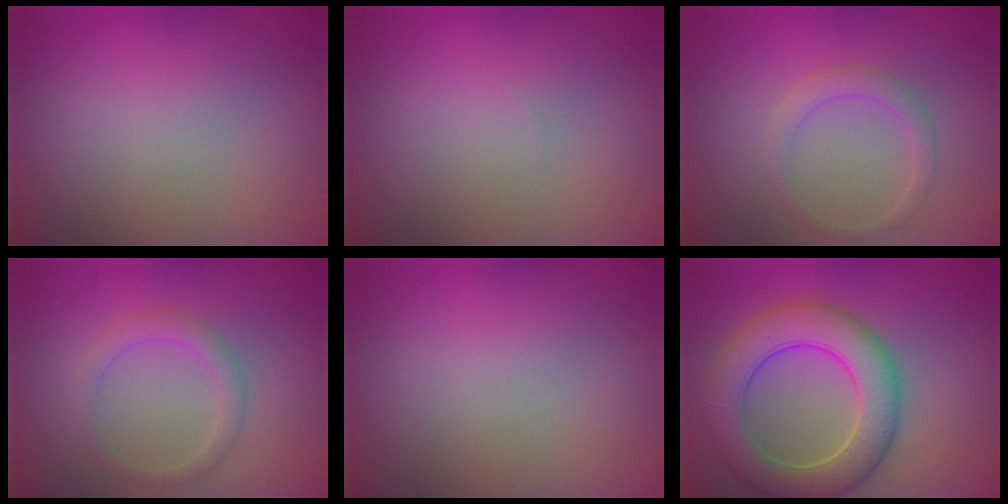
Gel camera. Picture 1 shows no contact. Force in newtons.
{"total": 0.0}
{"total": 1.9, "press": 1.9, "slide": 0.1}
{"total": 2.1, "press": 2.1, "slide": 0.1}
{"total": 0.0}
{"total": 7.7, "press": 7.7, "slide": 0.2}